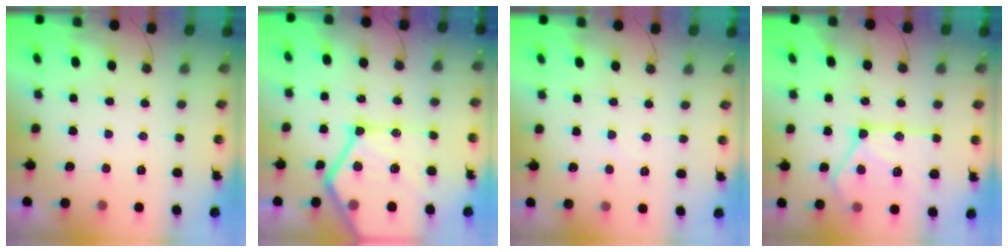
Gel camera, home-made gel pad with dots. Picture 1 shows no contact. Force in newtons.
{"total": 26.9, "press": 26.8, "slide": 2.9}
{"total": 3.4, "press": 3.4, "slide": 0.6}
{"total": 17.3, "press": 17.2, "slide": 1.9}